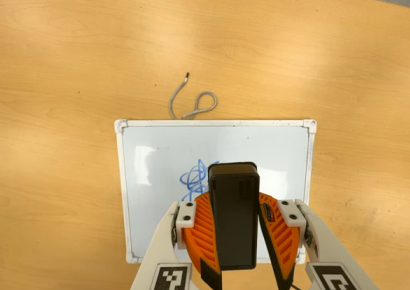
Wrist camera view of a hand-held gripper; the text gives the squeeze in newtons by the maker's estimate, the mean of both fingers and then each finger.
{"total": 8.7, "left": 8.8, "right": 8.5}